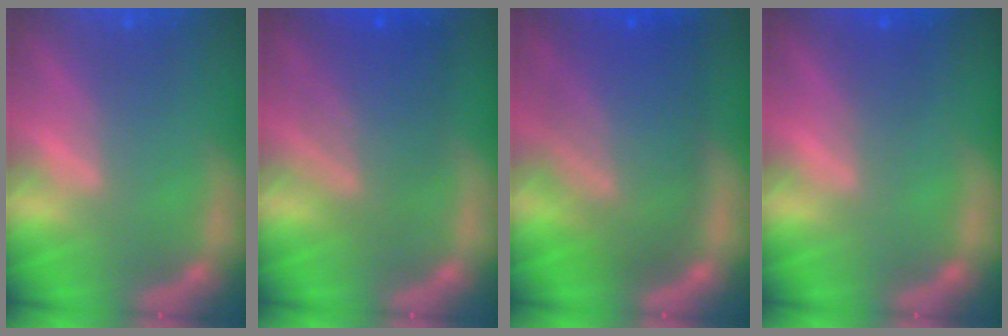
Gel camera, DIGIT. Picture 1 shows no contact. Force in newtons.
{"total": 6.1}
{"total": 10.0}
{"total": 1.5}